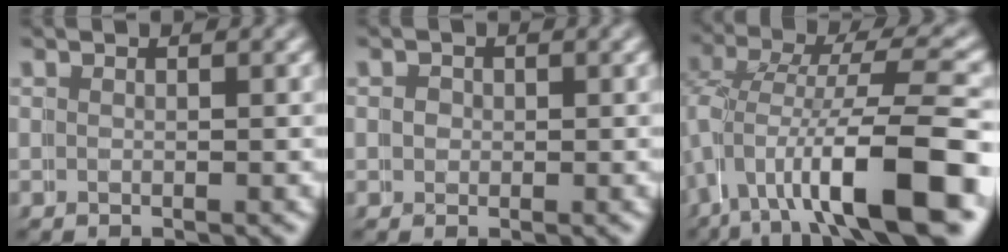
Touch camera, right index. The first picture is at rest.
{"total": 1.2, "force": [0.1, 0.9, -0.7], "torque": [0.005, -0.011, 0.002]}
{"total": 9.7, "force": [-3.0, 3.4, 8.6], "torque": [-0.146, -0.009, -0.045]}